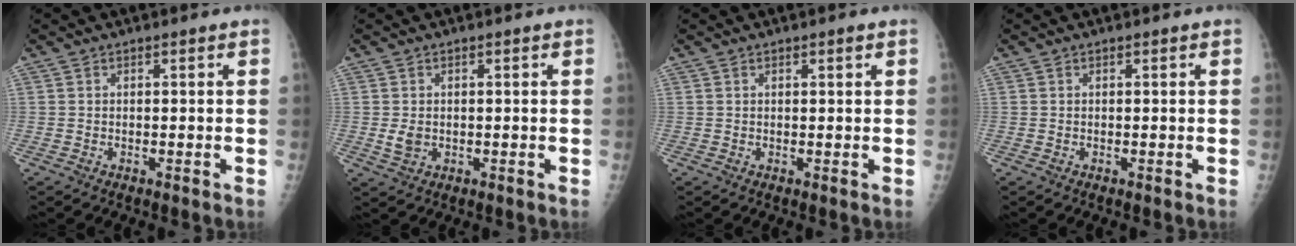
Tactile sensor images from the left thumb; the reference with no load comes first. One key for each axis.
{"total": 2.6, "fx": -0.2, "fy": 2.0, "fz": 1.6, "tx": -0.021, "ty": -0.003, "tz": 0.002}
{"total": 0.8, "fx": 0.5, "fy": 0.2, "fz": 0.6, "tx": -0.008, "ty": 0.000, "tz": 0.008}
{"total": 0.0}